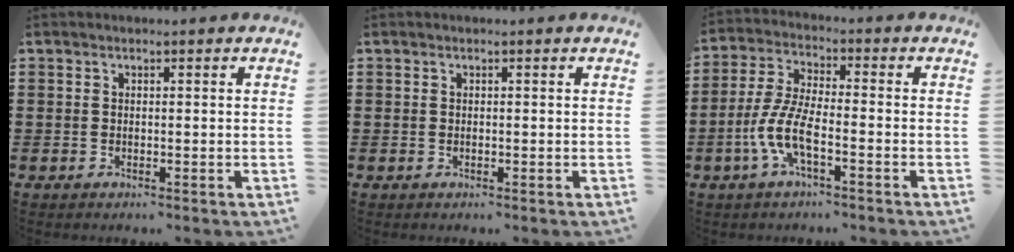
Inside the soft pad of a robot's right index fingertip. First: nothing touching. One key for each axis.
{"total": 0.0}
{"total": 7.2, "fx": -3.4, "fy": 1.8, "fz": 6.1, "tx": -0.158, "ty": -0.017, "tz": -0.072}